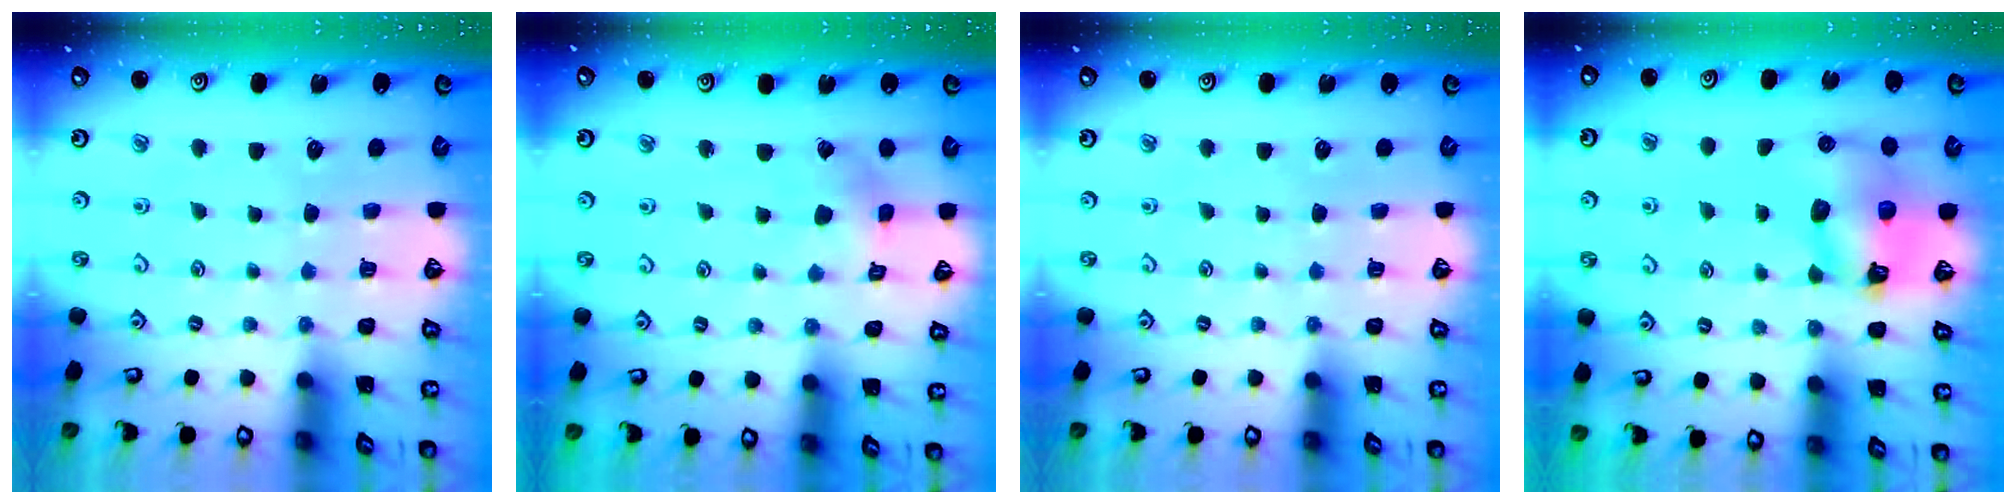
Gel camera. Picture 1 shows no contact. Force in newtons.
{"total": 2.8, "press": 2.8, "slide": 0.1}
{"total": 0.0}
{"total": 9.6, "press": 9.6, "slide": 0.4}